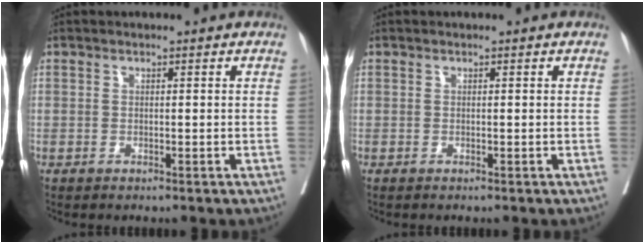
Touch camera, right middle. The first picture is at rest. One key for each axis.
{"total": 0.0}